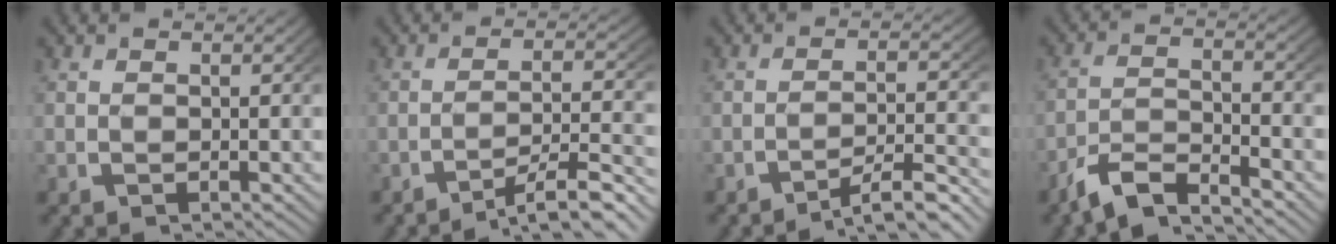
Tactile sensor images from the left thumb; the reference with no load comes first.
{"total": 5.4, "force": [-3.4, 2.2, 3.6], "torque": [-0.052, -0.015, -0.043]}
{"total": 4.8, "force": [-3.4, 1.6, 2.9], "torque": [-0.043, -0.010, -0.048]}
{"total": 6.1, "force": [-4.4, 2.9, 3.0], "torque": [-0.059, -0.016, -0.074]}